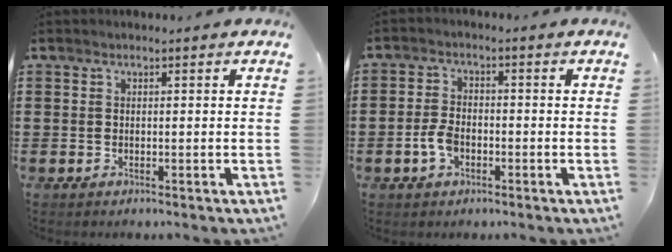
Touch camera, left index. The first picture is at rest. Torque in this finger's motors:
{"motor_torque": [0.80, 0.29, 0.34, 0.09]}